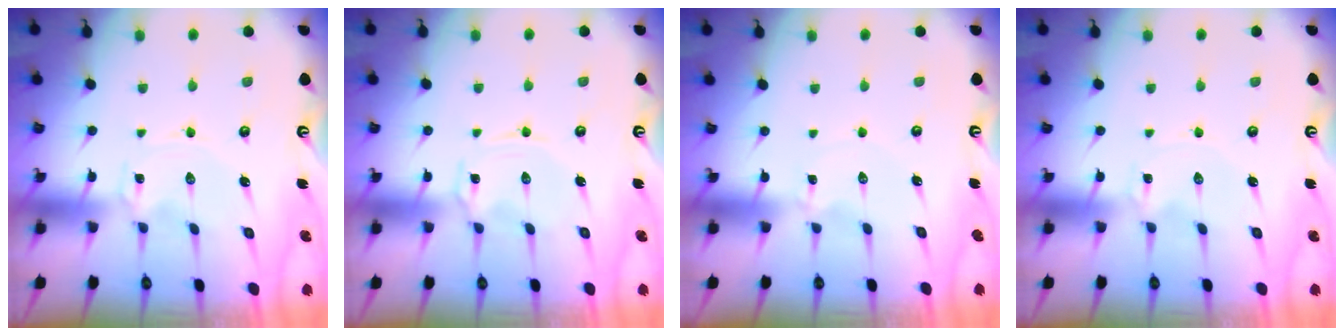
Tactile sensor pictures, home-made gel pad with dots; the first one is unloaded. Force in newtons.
{"total": 1.4, "press": 1.3, "slide": 0.3}
{"total": 1.3, "press": 1.3, "slide": 0.2}
{"total": 0.0}